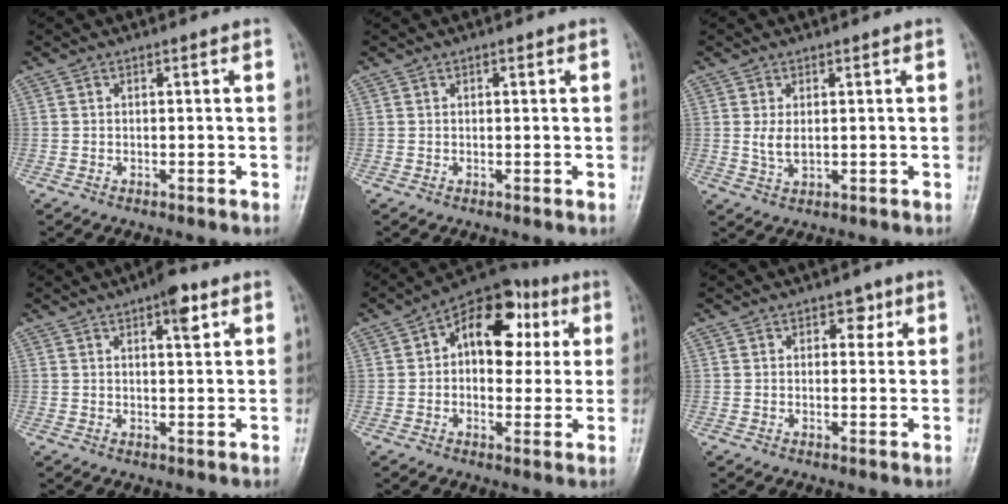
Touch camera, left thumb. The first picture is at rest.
{"total": 0.7, "force": [0.3, 0.4, 0.5], "torque": [-0.006, 0.000, 0.004]}
{"total": 3.1, "force": [0.4, 1.7, 2.6], "torque": [-0.052, -0.002, 0.014]}
{"total": 5.2, "force": [2.7, 1.9, 4.0], "torque": [-0.046, -0.008, 0.035]}
{"total": 14.8, "force": [3.6, 9.4, 10.9], "torque": [-0.107, 0.018, 0.045]}
{"total": 3.2, "force": [1.5, 2.2, 1.7], "torque": [0.003, -0.004, 0.016]}